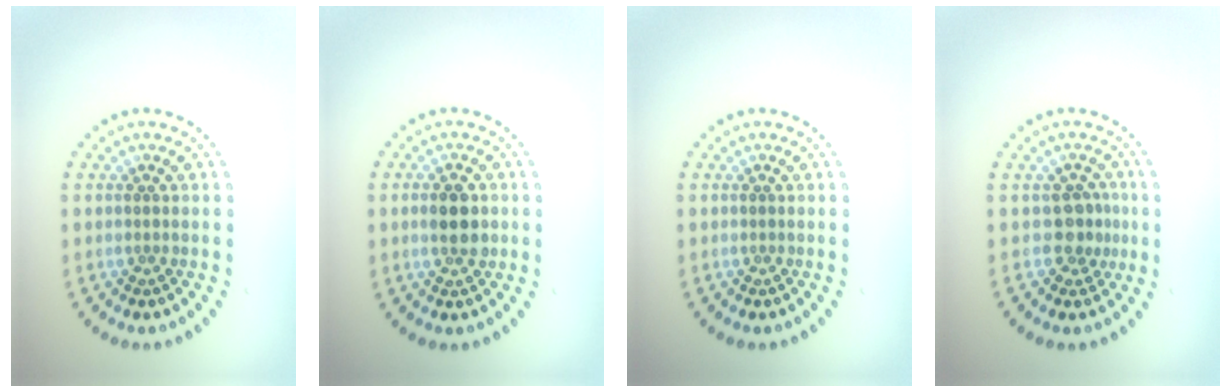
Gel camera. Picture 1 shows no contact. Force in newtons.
{"total": 2.9, "press": 2.9, "slide": 0.2}
{"total": 0.0}
{"total": 2.1, "press": 1.7, "slide": 1.2}